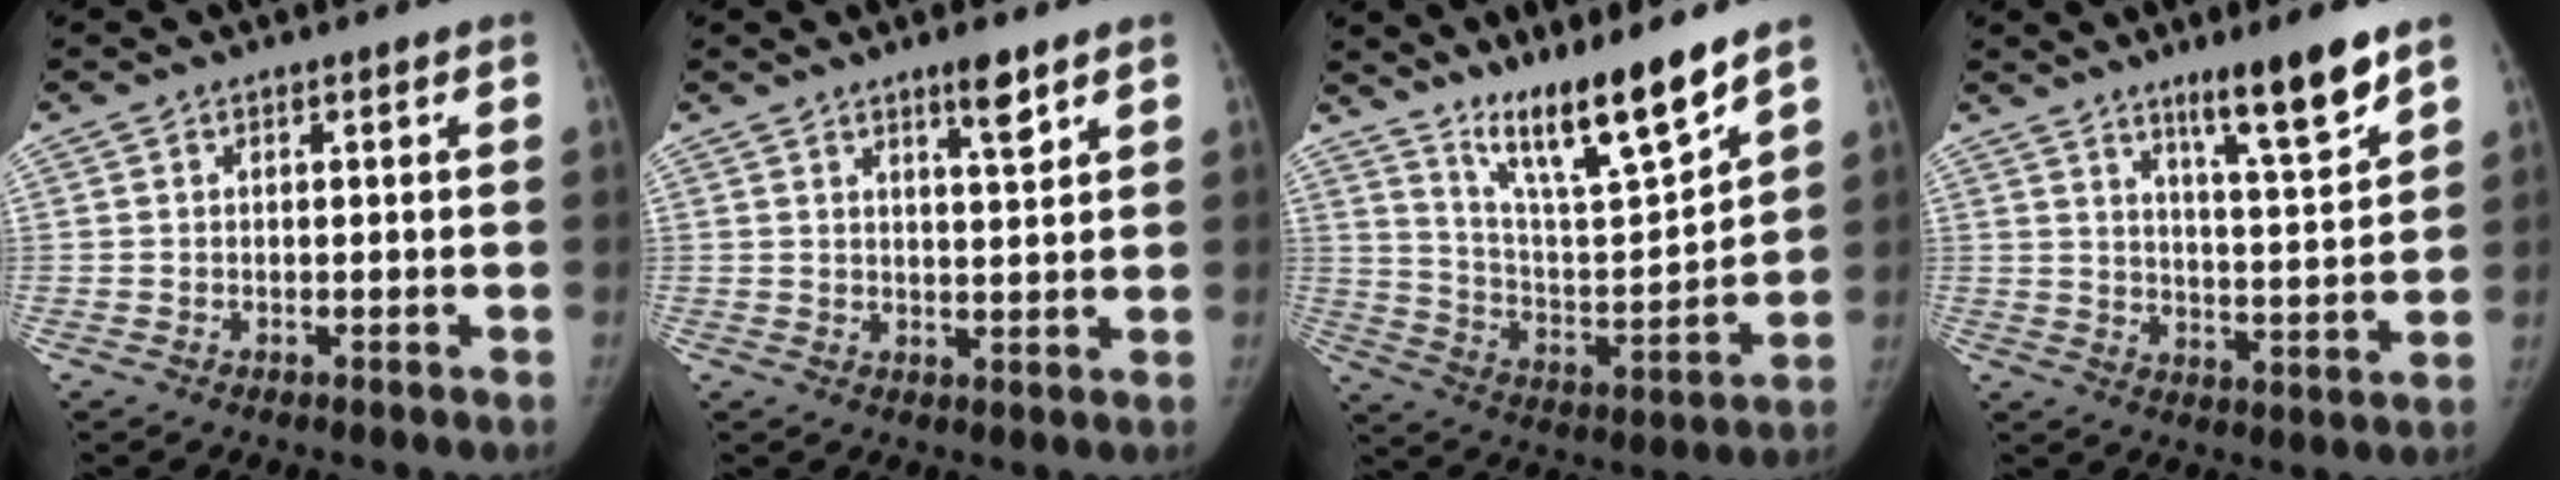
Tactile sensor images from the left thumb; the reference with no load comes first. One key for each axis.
{"total": 4.4, "fx": 3.0, "fy": 0.5, "fz": 3.2, "tx": -0.044, "ty": -0.024, "tz": 0.050}
{"total": 15.5, "fx": 12.1, "fy": 1.6, "fz": 9.6, "tx": -0.139, "ty": -0.084, "tz": 0.222}
{"total": 11.1, "fx": 7.7, "fy": 0.8, "fz": 7.9, "tx": -0.116, "ty": -0.053, "tz": 0.127}